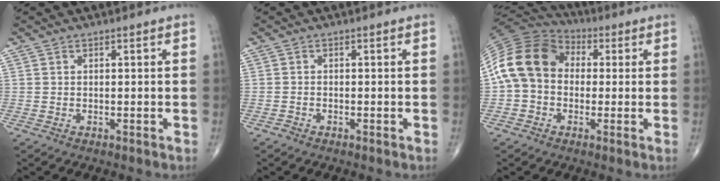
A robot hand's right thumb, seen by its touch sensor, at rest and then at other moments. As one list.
[{"total": 0.7, "force": [-0.6, 0.3, 0.1], "torque": [-0.004, 0.000, -0.016]}, {"total": 14.2, "force": [0.8, 10.9, 9.0], "torque": [-0.168, 0.038, 0.001]}]